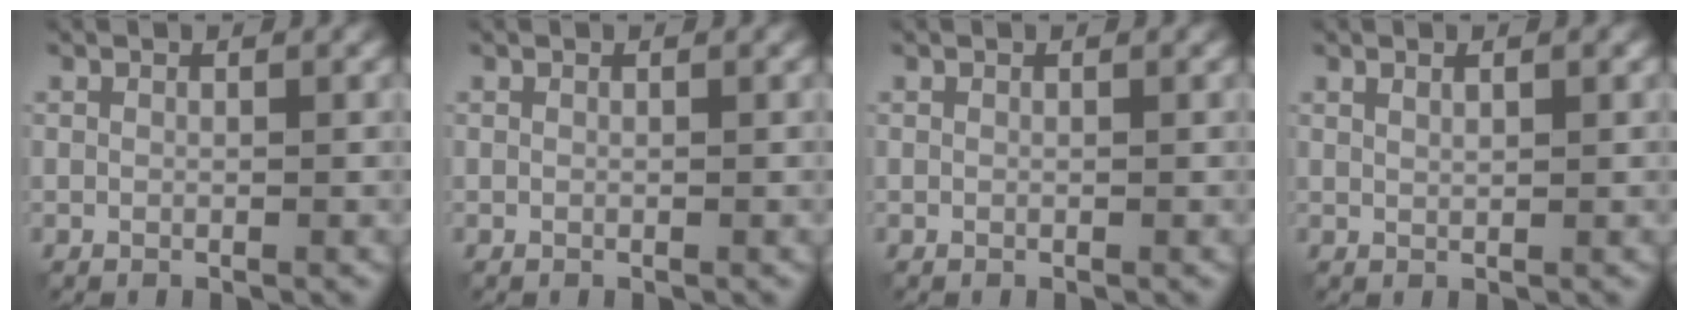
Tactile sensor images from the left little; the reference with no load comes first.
{"total": 0.0}
{"total": 0.0}
{"total": 0.9, "force": [0.5, 0.2, 0.7], "torque": [-0.013, -0.002, 0.009]}